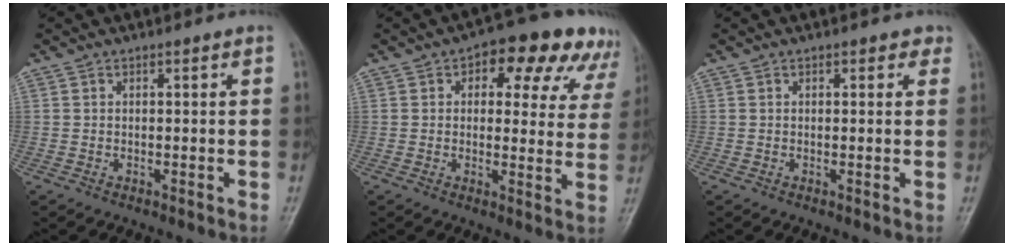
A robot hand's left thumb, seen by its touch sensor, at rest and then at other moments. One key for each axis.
{"total": 14.7, "fx": 7.9, "fy": 8.1, "fz": 9.5, "tx": -0.058, "ty": -0.006, "tz": 0.086}
{"total": 1.5, "fx": 0.9, "fy": 1.0, "fz": 0.7, "tx": 0.007, "ty": -0.002, "tz": 0.005}